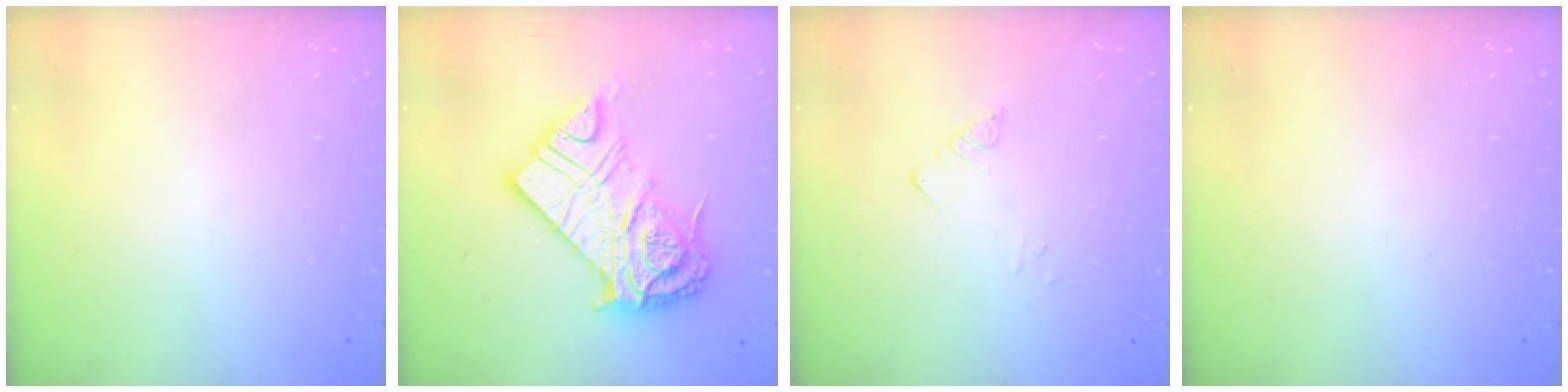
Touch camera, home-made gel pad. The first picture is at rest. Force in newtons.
{"total": 20.3, "press": 20.1, "slide": 2.2}
{"total": 1.3, "press": 1.2, "slide": 0.1}
{"total": 0.0}